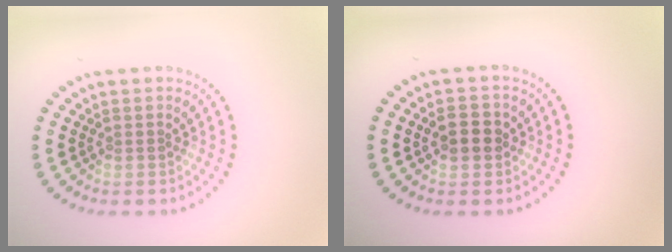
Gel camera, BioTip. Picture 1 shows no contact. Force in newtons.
{"total": 2.5, "press": 2.5, "slide": 0.2}